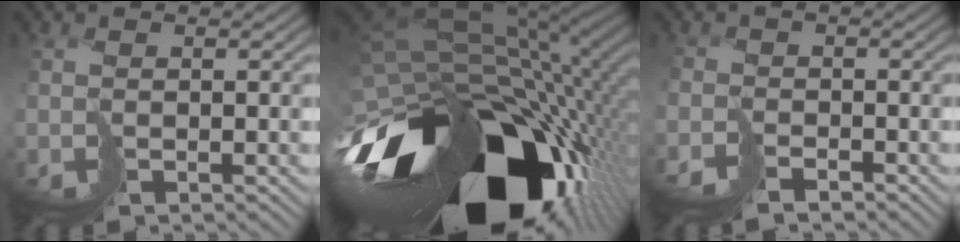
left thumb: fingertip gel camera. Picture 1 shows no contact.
{"total": 17.6, "force": [-6.5, 9.8, 13.1], "torque": [-0.280, -0.067, -0.059]}
{"total": 2.0, "force": [-2.0, -0.1, -0.2], "torque": [0.023, 0.001, -0.038]}